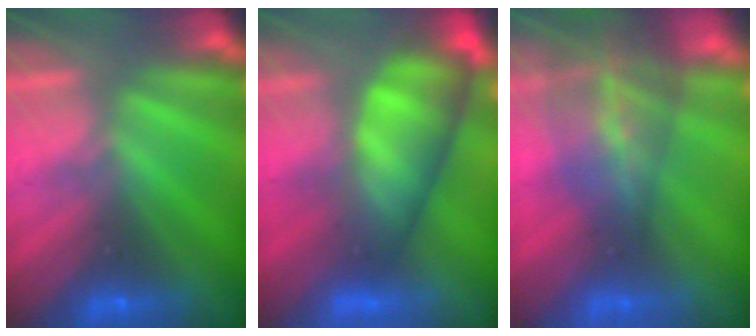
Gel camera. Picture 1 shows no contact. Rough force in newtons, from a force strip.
{"total": 7.1}
{"total": 7.4}